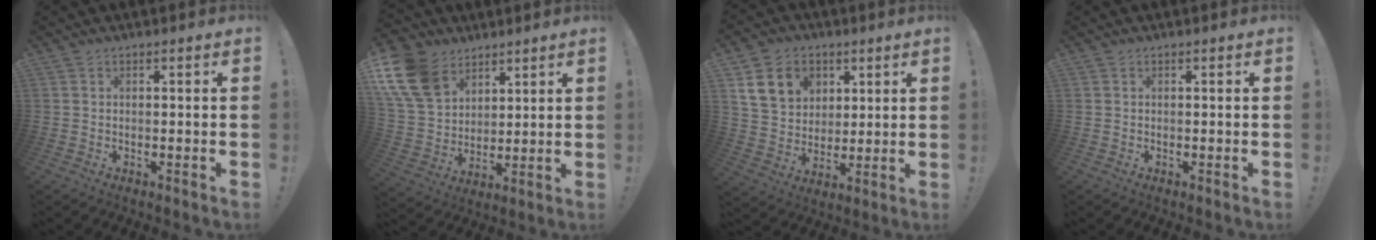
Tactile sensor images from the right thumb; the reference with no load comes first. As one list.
[{"total": 16.6, "force": [8.9, 11.7, 7.7], "torque": [-0.146, -0.045, 0.177]}, {"total": 13.7, "force": [6.1, 10.9, 5.6], "torque": [-0.082, -0.023, 0.125]}, {"total": 0.0}]